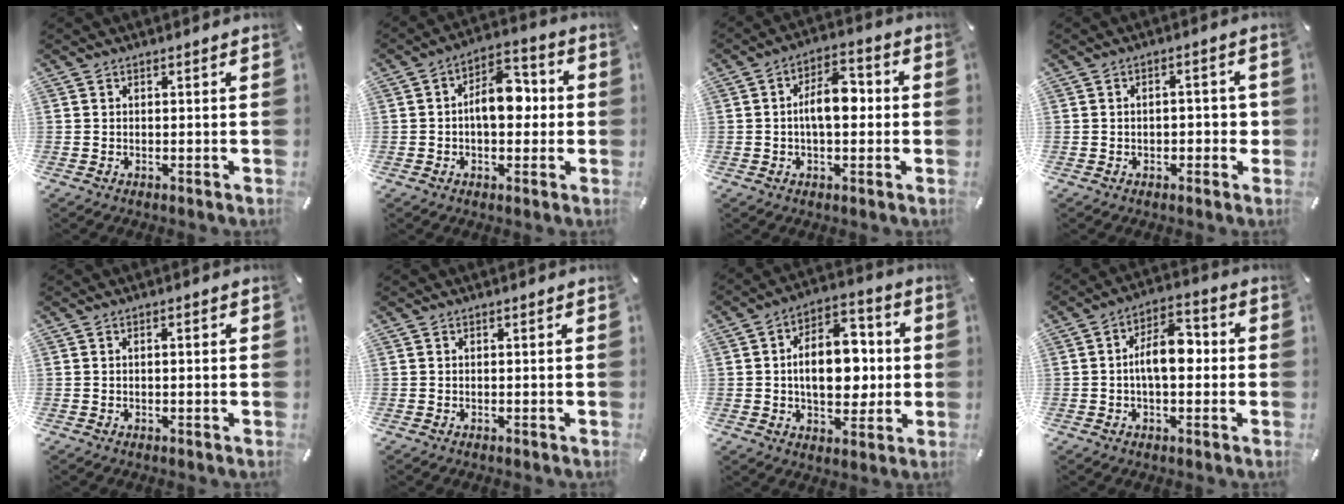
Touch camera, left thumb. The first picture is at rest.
{"total": 10.4, "force": [-0.1, 6.3, 8.4], "torque": [-0.109, 0.008, -0.004]}
{"total": 9.2, "force": [-0.1, 4.8, 7.8], "torque": [-0.123, 0.009, -0.007]}
{"total": 3.5, "force": [-0.8, 2.4, 2.4], "torque": [-0.036, 0.007, -0.019]}
{"total": 1.3, "force": [-0.1, 0.4, 1.2], "torque": [-0.022, 0.001, -0.002]}
{"total": 0.0}
{"total": 14.0, "force": [0.0, 9.3, 10.5], "torque": [-0.147, 0.008, 0.004]}
{"total": 9.6, "force": [-0.2, 5.2, 8.0], "torque": [-0.126, 0.009, -0.007]}